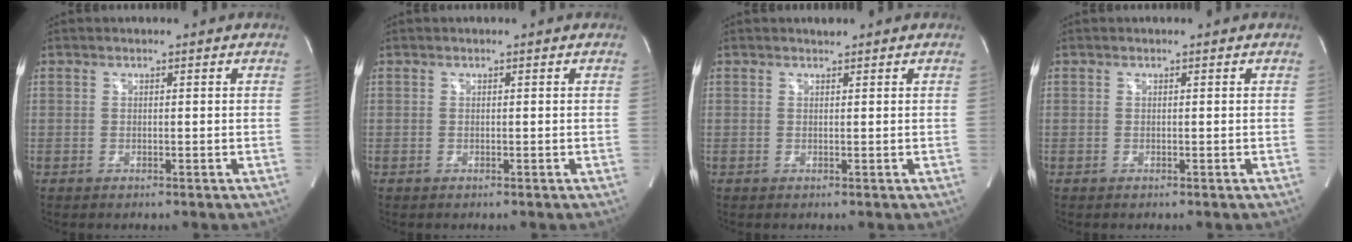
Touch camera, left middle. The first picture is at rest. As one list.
[{"total": 0.0}, {"total": 0.5, "force": [0.5, 0.1, 0.1], "torque": [-0.011, 0.000, 0.010]}, {"total": 0.0}]